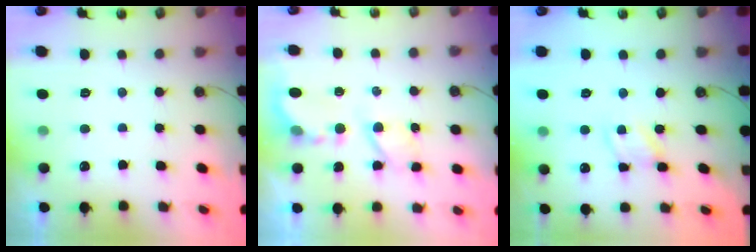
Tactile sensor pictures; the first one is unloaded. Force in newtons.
{"total": 6.7, "press": 6.7, "slide": 0.6}
{"total": 5.8, "press": 5.8, "slide": 0.5}